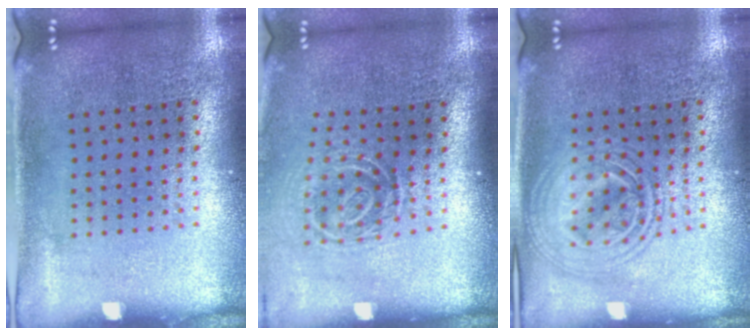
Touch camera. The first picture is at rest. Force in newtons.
{"total": 1.8, "press": 1.2, "slide": 1.3}
{"total": 2.9, "press": 2.9, "slide": 0.3}